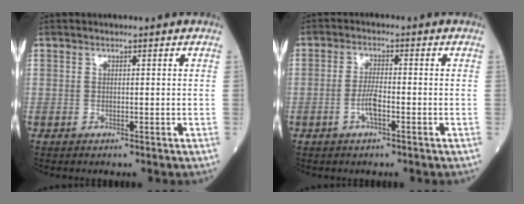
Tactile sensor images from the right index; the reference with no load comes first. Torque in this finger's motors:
{"motor_torque": [-0.18, -0.12, 0.00, 0.00]}